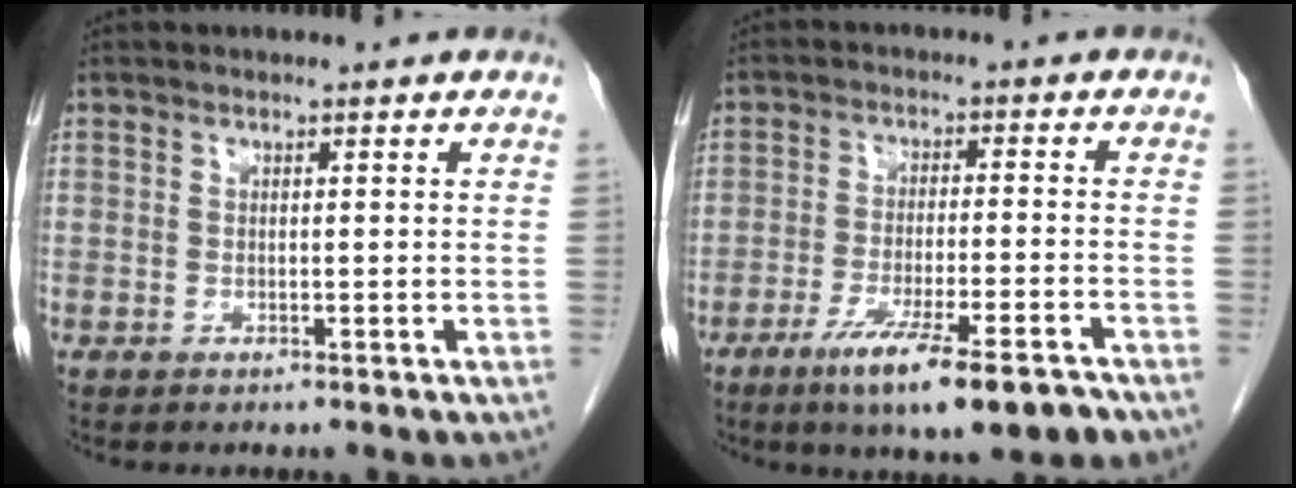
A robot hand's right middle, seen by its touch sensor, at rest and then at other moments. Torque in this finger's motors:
{"motor_torque": [1.34, -0.79, 0.19, 0.09]}